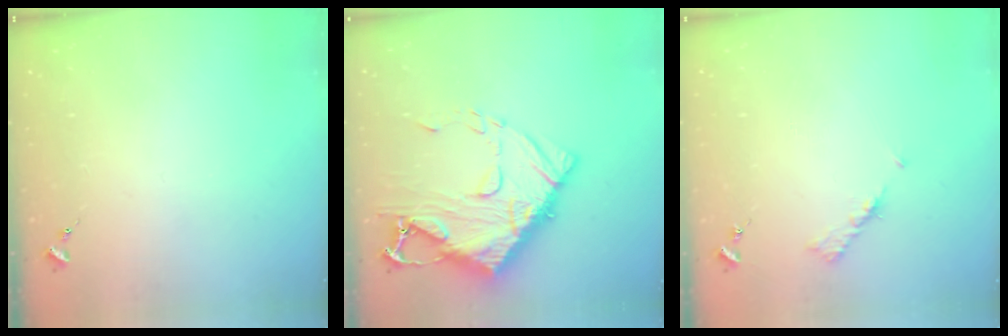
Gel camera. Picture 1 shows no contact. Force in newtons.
{"total": 17.4, "press": 17.4, "slide": 1.6}
{"total": 5.3, "press": 5.2, "slide": 0.7}